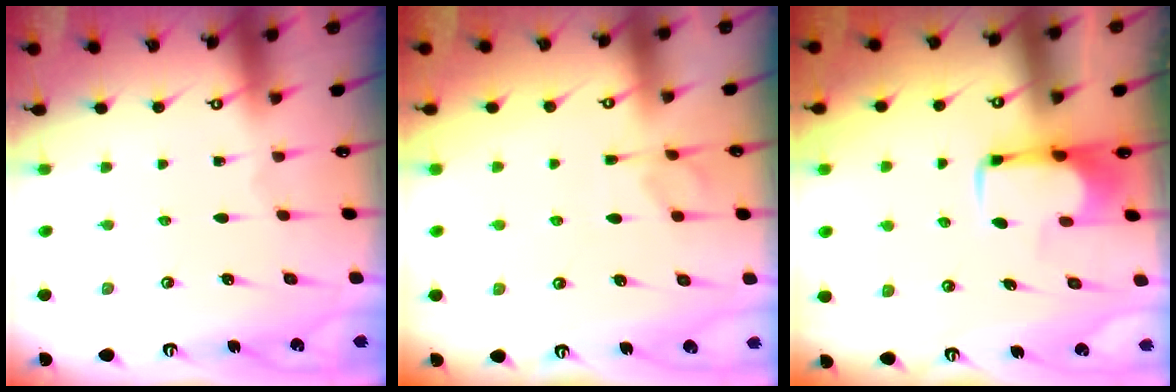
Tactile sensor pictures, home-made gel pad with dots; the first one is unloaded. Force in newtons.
{"total": 2.4, "press": 2.1, "slide": 1.2}
{"total": 2.0, "press": 2.0, "slide": 0.4}